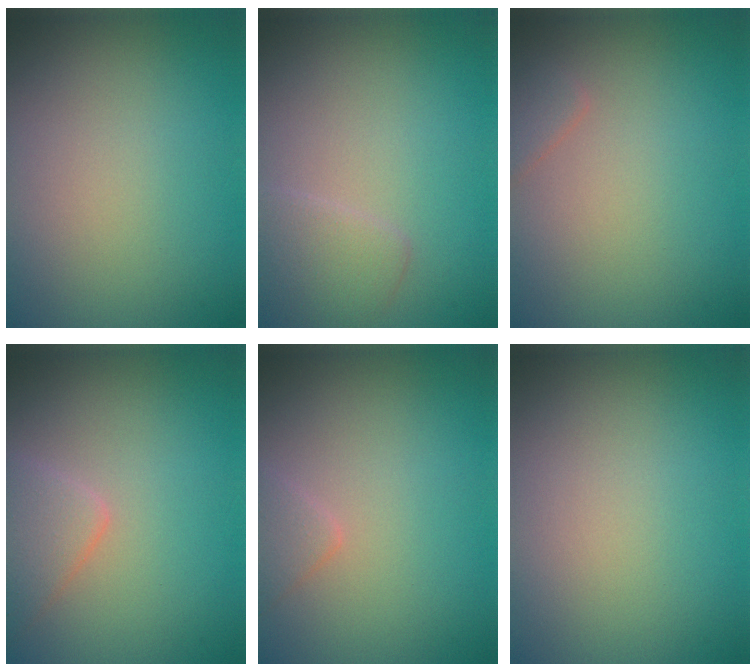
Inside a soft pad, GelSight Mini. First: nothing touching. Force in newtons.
{"total": 2.1, "press": 2.1, "slide": 0.2}
{"total": 1.3, "press": 1.3, "slide": 0.1}
{"total": 2.3, "press": 2.3, "slide": 0.0}
{"total": 1.3, "press": 1.3, "slide": 0.0}
{"total": 0.0}